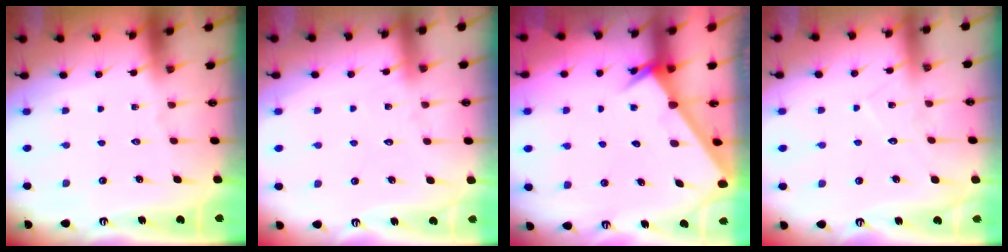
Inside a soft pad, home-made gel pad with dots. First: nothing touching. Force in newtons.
{"total": 5.6, "press": 5.6, "slide": 0.5}
{"total": 2.4, "press": 2.4, "slide": 0.1}
{"total": 6.1, "press": 6.1, "slide": 0.5}